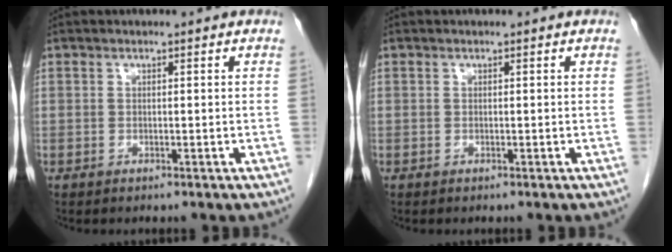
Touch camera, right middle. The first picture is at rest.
{"total": 0.0}